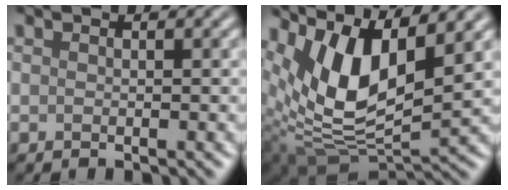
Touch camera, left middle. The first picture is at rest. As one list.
[{"total": 10.2, "force": [4.4, 4.3, 8.2], "torque": [-0.163, -0.008, 0.084]}]